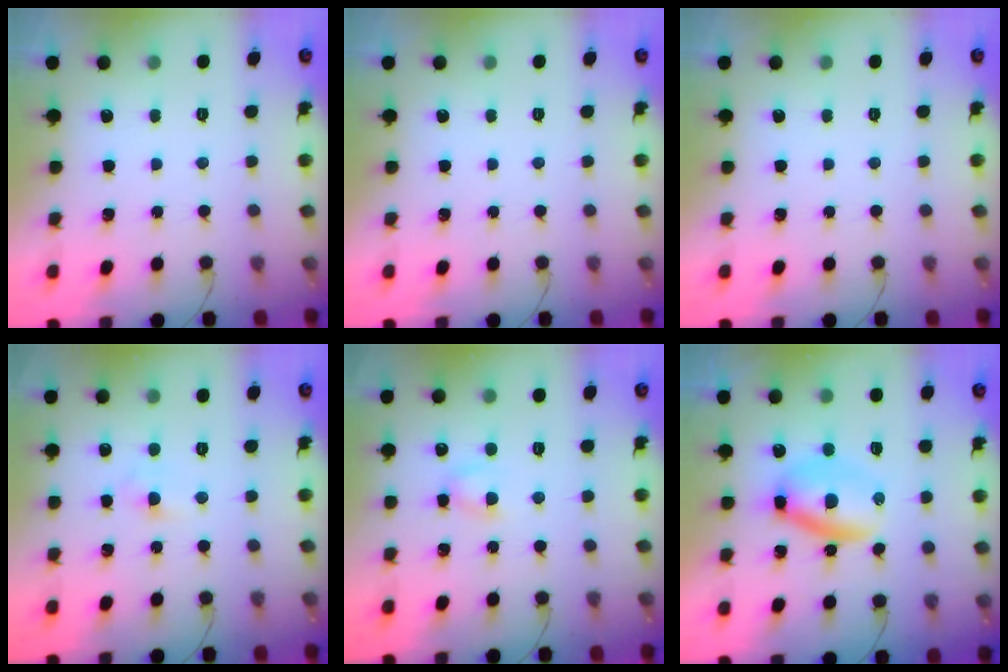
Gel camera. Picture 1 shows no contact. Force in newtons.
{"total": 0.0}
{"total": 0.0}
{"total": 2.5, "press": 2.3, "slide": 0.9}
{"total": 3.8, "press": 3.6, "slide": 1.3}
{"total": 7.3, "press": 7.2, "slide": 1.2}